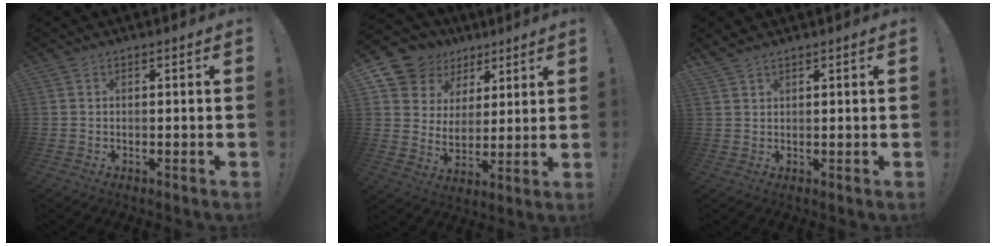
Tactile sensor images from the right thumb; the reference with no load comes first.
{"total": 11.6, "force": [7.0, 8.9, 2.6], "torque": [-0.057, -0.047, 0.145]}
{"total": 1.9, "force": [1.7, 0.4, 0.7], "torque": [-0.015, -0.011, 0.032]}